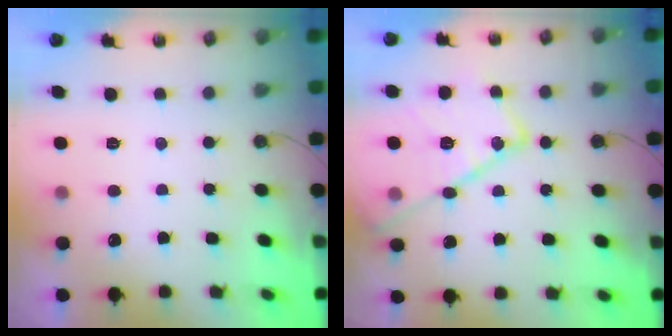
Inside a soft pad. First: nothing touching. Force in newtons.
{"total": 19.8, "press": 19.7, "slide": 1.7}